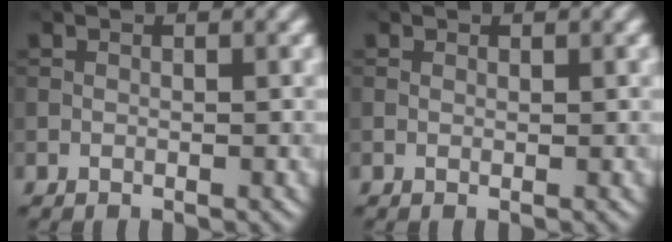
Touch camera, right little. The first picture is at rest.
{"total": 0.5, "force": [0.4, 0.4, 0.1], "torque": [0.002, -0.001, 0.006]}